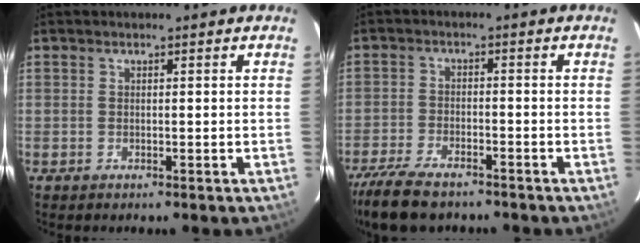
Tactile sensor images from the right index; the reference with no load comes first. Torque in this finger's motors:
{"motor_torque": [1.13, -1.02, 0.17, 0.10]}